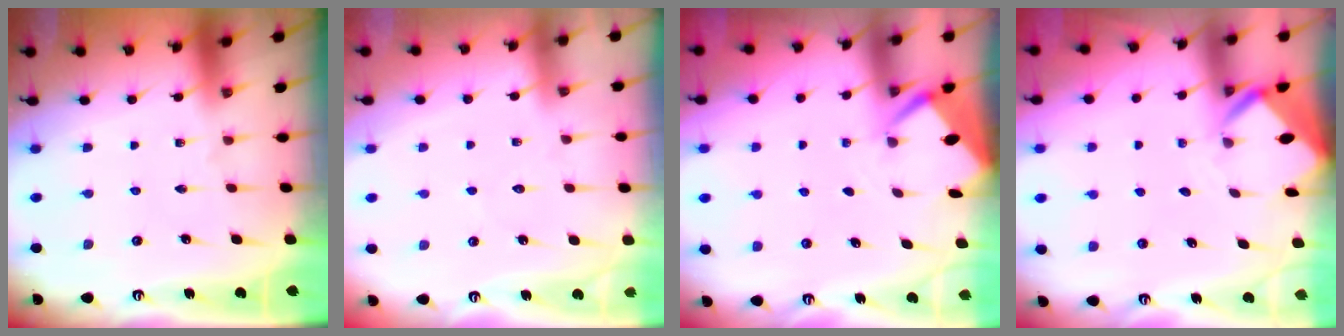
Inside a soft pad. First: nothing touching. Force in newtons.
{"total": 4.2, "press": 4.2, "slide": 0.5}
{"total": 2.6, "press": 2.6, "slide": 0.4}
{"total": 3.2, "press": 3.2, "slide": 0.2}